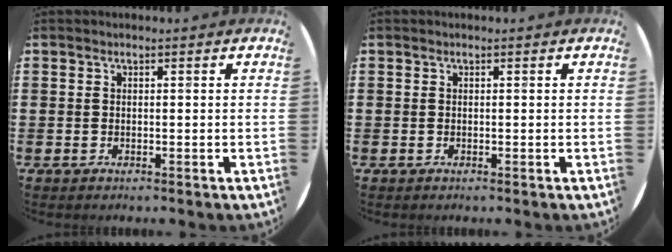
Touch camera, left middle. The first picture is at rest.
{"total": 0.0}